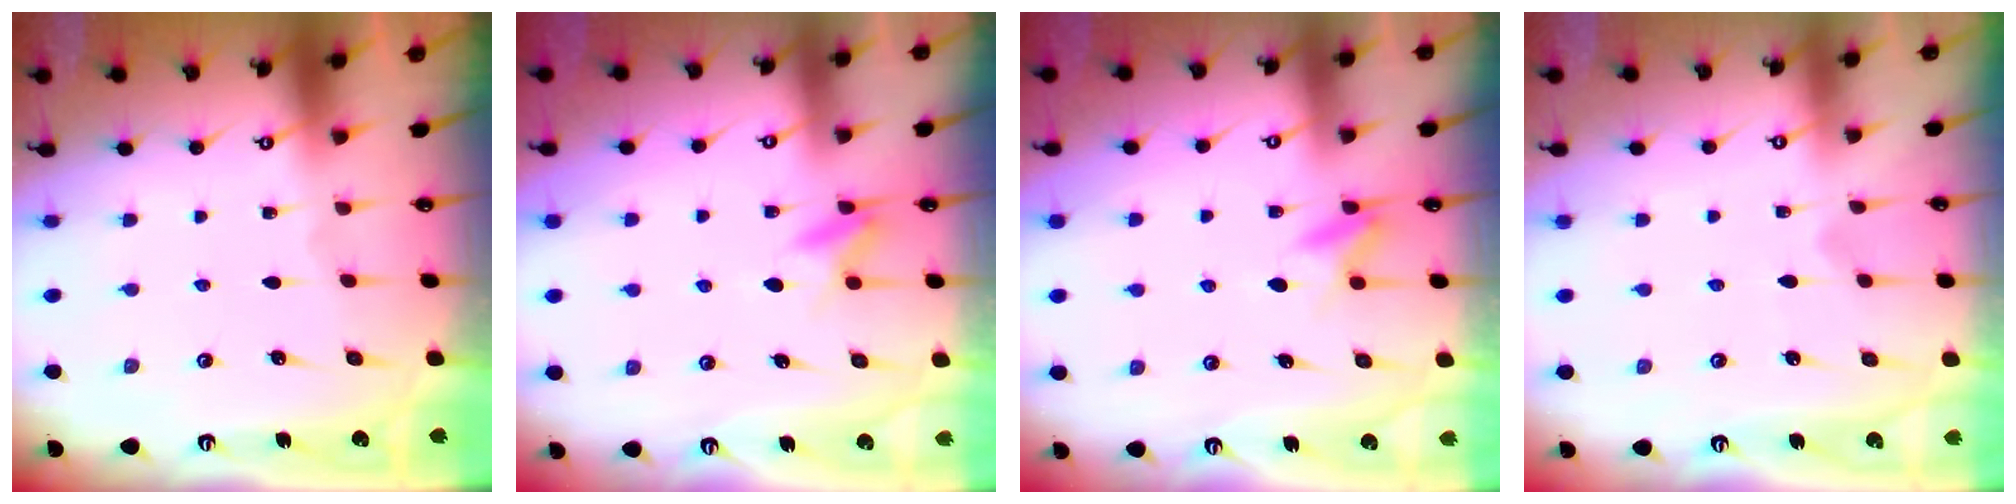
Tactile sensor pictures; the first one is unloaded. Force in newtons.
{"total": 5.8, "press": 5.7, "slide": 0.7}
{"total": 5.8, "press": 5.7, "slide": 0.7}
{"total": 6.7, "press": 6.7, "slide": 0.4}